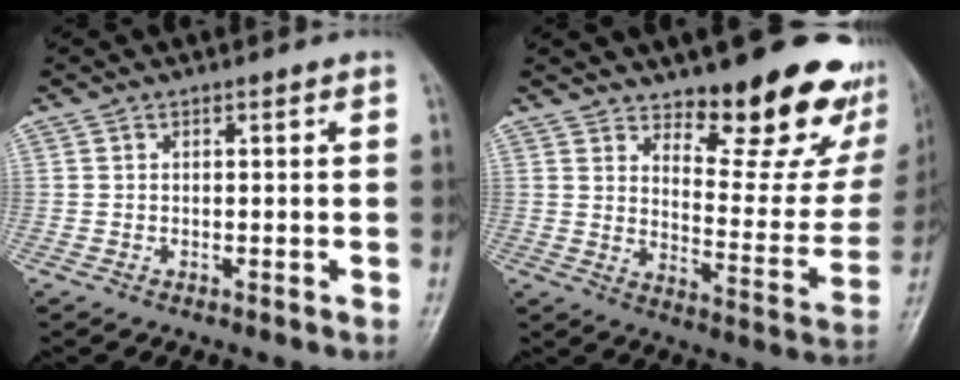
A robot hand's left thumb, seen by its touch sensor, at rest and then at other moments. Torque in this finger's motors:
{"motor_torque": [0.35, 0.22, -0.12, -0.58, 0.12]}